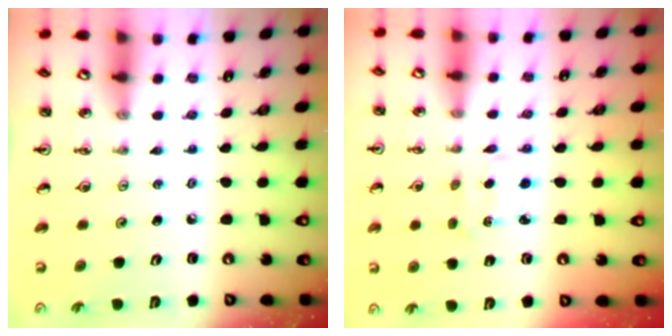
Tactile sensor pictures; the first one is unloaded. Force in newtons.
{"total": 2.8, "press": 2.7, "slide": 0.6}